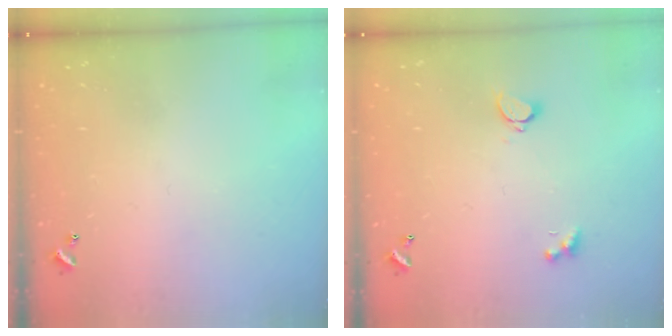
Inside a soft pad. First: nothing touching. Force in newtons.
{"total": 2.2, "press": 2.0, "slide": 0.9}